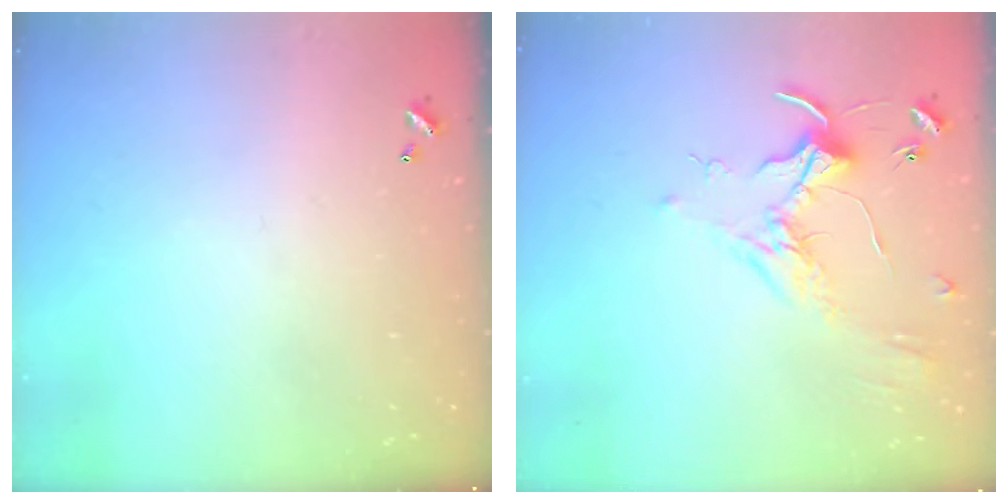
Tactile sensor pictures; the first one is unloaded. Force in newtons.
{"total": 1.7, "press": 1.6, "slide": 0.5}